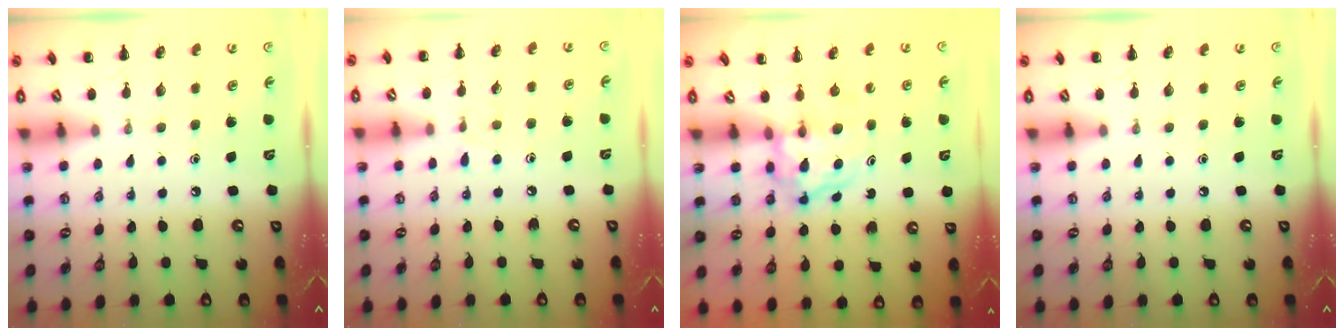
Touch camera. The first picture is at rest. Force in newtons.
{"total": 6.1, "press": 5.7, "slide": 2.2}
{"total": 4.0, "press": 4.0, "slide": 0.5}
{"total": 0.0}